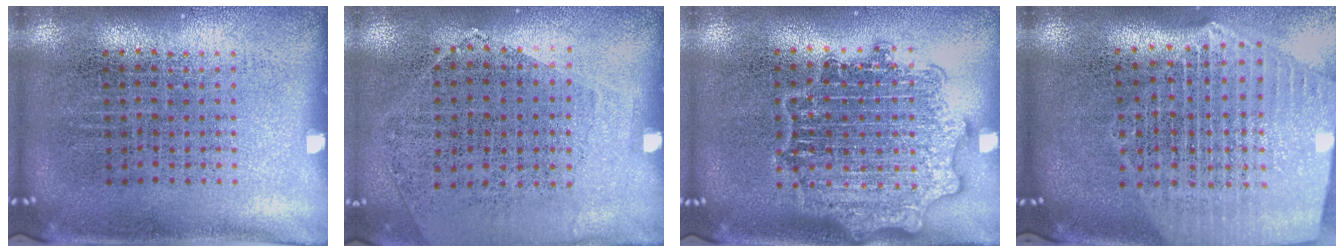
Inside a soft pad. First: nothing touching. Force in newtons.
{"total": 1.1, "press": 0.9, "slide": 0.7}
{"total": 2.8, "press": 2.8, "slide": 0.4}
{"total": 2.8, "press": 2.3, "slide": 1.5}